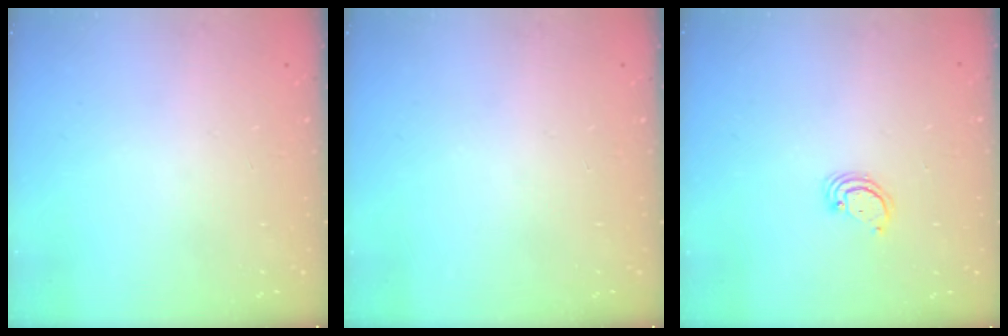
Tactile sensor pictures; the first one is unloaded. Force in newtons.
{"total": 0.0}
{"total": 2.4, "press": 2.4, "slide": 0.2}